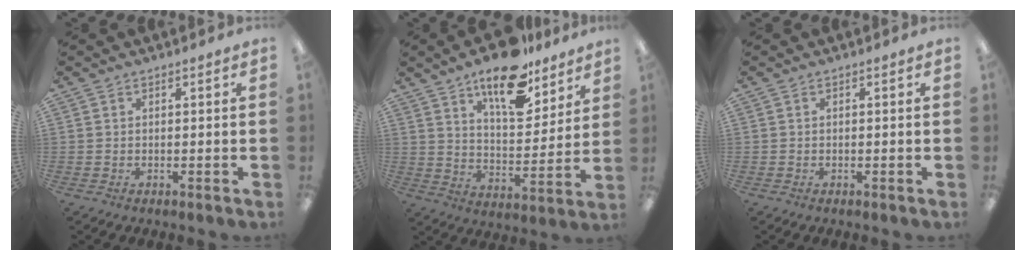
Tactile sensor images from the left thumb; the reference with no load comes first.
{"total": 16.4, "force": [12.2, 6.7, 8.7], "torque": [-0.133, -0.072, 0.211]}
{"total": 0.0}